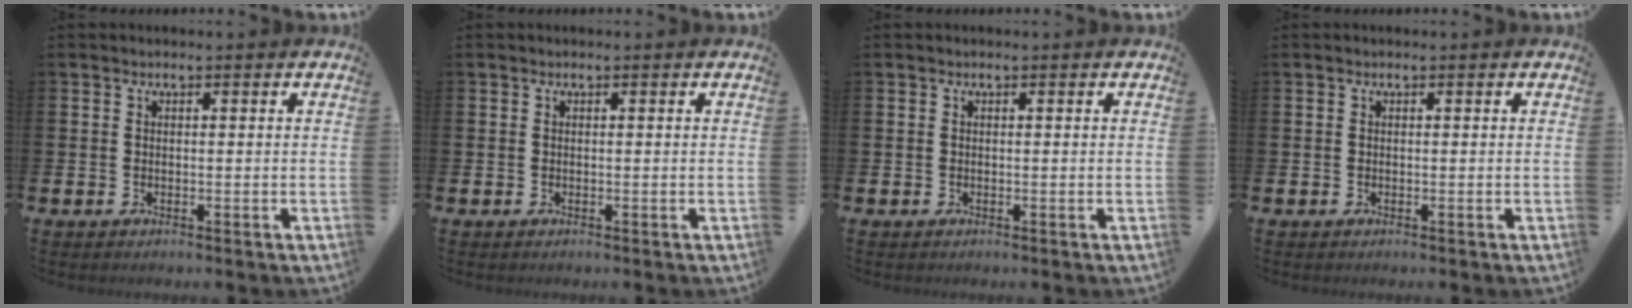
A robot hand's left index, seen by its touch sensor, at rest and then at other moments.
{"total": 0.0}
{"total": 0.0}
{"total": 0.0}